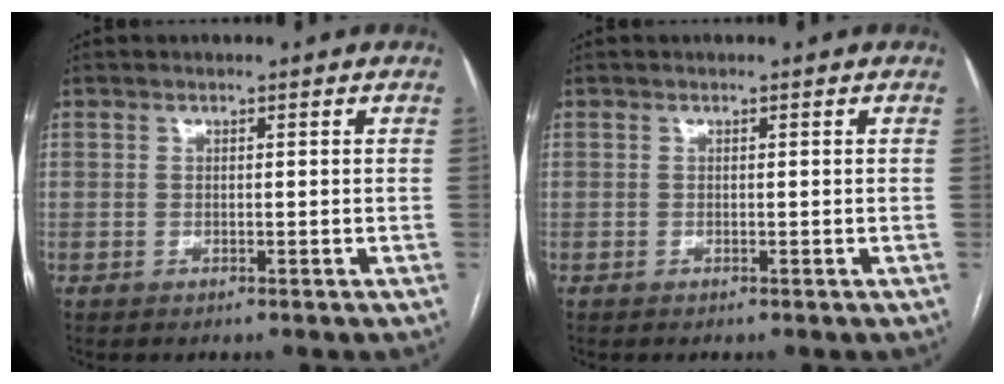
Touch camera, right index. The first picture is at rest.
{"total": 0.0}